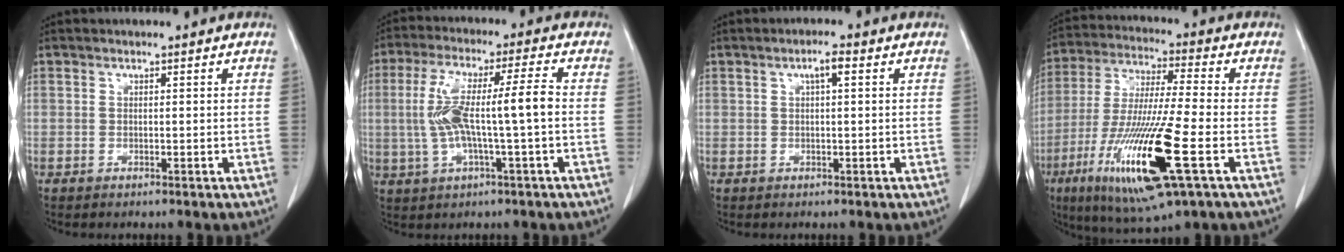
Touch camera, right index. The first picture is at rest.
{"total": 10.6, "force": [-0.4, 0.8, 10.5], "torque": [-0.208, 0.024, -0.005]}
{"total": 2.3, "force": [0.8, 0.3, 2.1], "torque": [-0.036, 0.006, 0.012]}
{"total": 18.7, "force": [-6.8, 1.1, 17.4], "torque": [-0.367, -0.040, -0.121]}